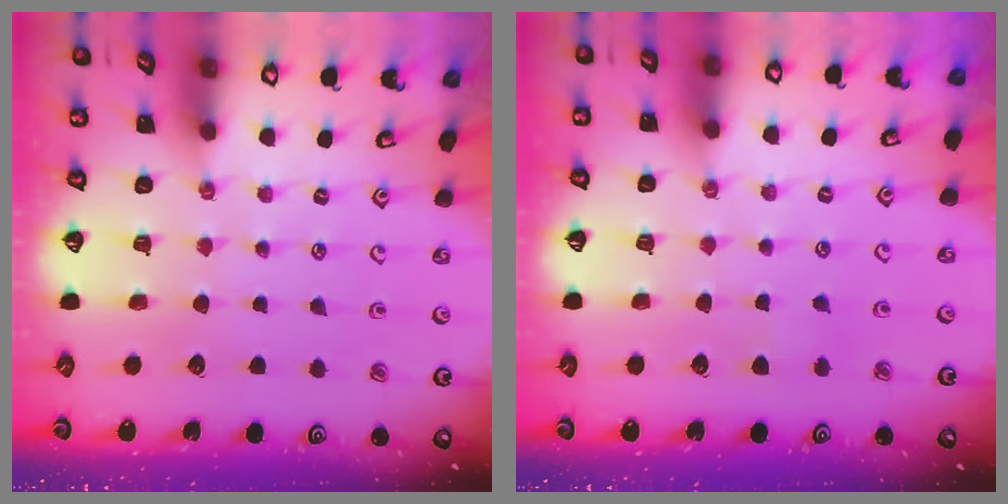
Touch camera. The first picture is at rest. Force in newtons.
{"total": 3.0, "press": 3.0, "slide": 0.3}